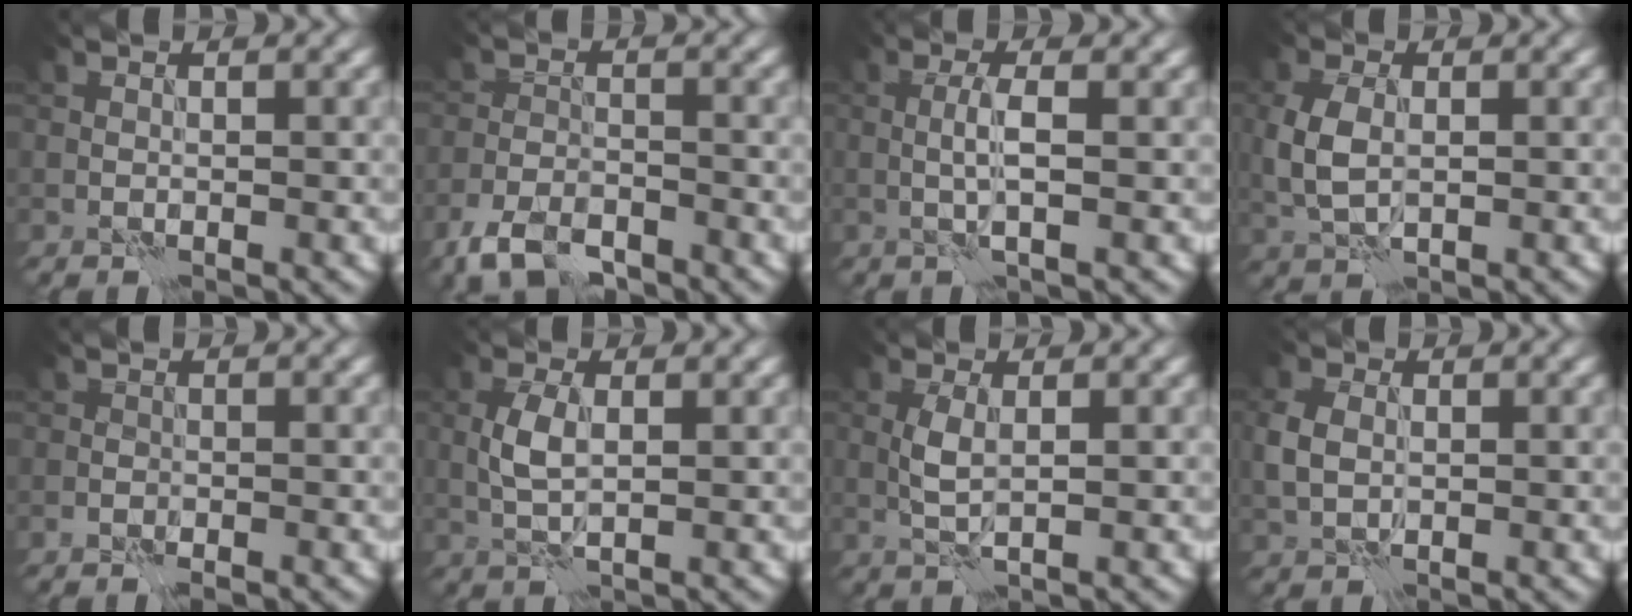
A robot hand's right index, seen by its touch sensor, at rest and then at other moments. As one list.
[{"total": 4.8, "force": [-3.6, 2.1, 2.5], "torque": [-0.044, -0.003, -0.075]}, {"total": 2.3, "force": [0.0, 0.3, 2.3], "torque": [-0.049, 0.004, -0.002]}, {"total": 3.8, "force": [0.0, 2.4, 3.0], "torque": [-0.079, 0.000, 0.001]}, {"total": 0.9, "force": [-0.6, 0.4, 0.5], "torque": [-0.008, 0.002, -0.012]}, {"total": 3.0, "force": [0.2, 1.4, 2.7], "torque": [-0.063, 0.001, 0.003]}, {"total": 2.1, "force": [0.2, 0.7, 2.0], "torque": [-0.047, 0.002, 0.004]}, {"total": 2.7, "force": [0.2, 2.0, 1.8], "torque": [-0.048, 0.003, 0.002]}]